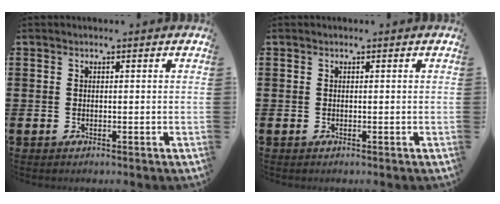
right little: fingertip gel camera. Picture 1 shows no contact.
{"total": 0.0}